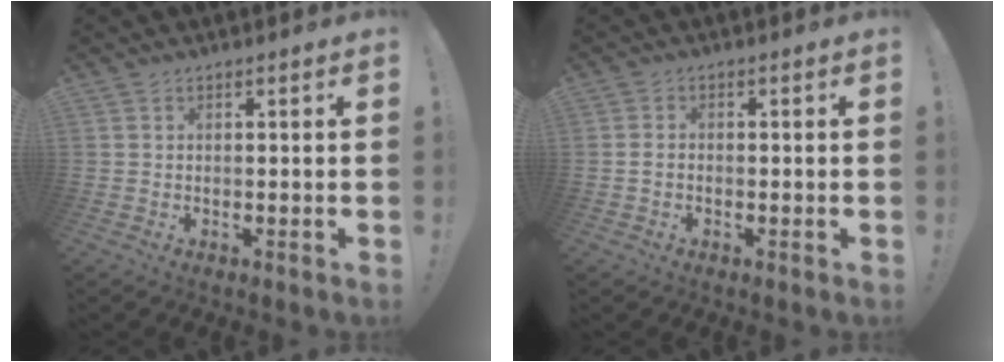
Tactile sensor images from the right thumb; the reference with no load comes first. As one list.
[{"total": 1.5, "force": [-0.7, 0.9, 0.9], "torque": [-0.014, 0.005, -0.012]}]